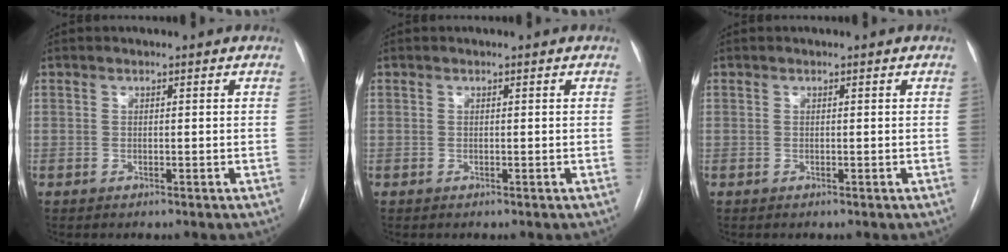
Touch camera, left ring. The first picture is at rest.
{"total": 0.0}
{"total": 0.0}